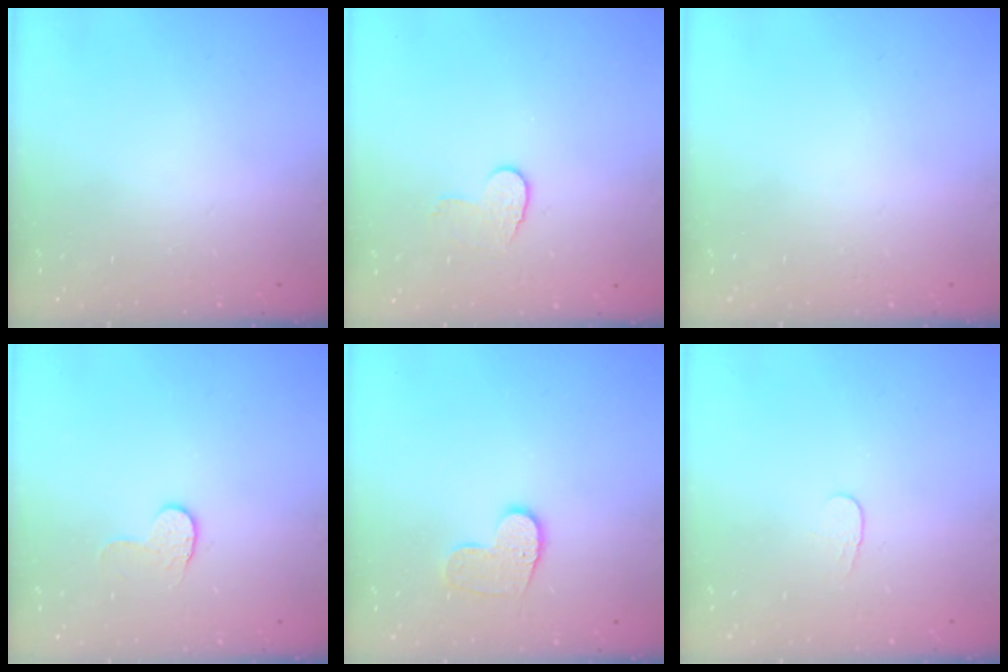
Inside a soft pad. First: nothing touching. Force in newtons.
{"total": 6.1, "press": 6.1, "slide": 0.5}
{"total": 0.0}
{"total": 3.6, "press": 3.6, "slide": 0.4}
{"total": 9.2, "press": 9.2, "slide": 0.3}
{"total": 3.5, "press": 3.4, "slide": 0.4}